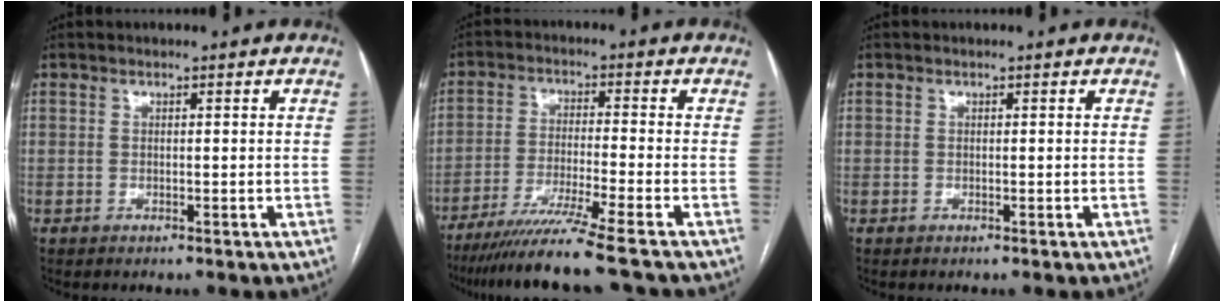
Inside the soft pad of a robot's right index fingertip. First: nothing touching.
{"total": 11.9, "force": [-9.6, -2.0, 6.8], "torque": [-0.098, -0.040, -0.157]}
{"total": 0.0}